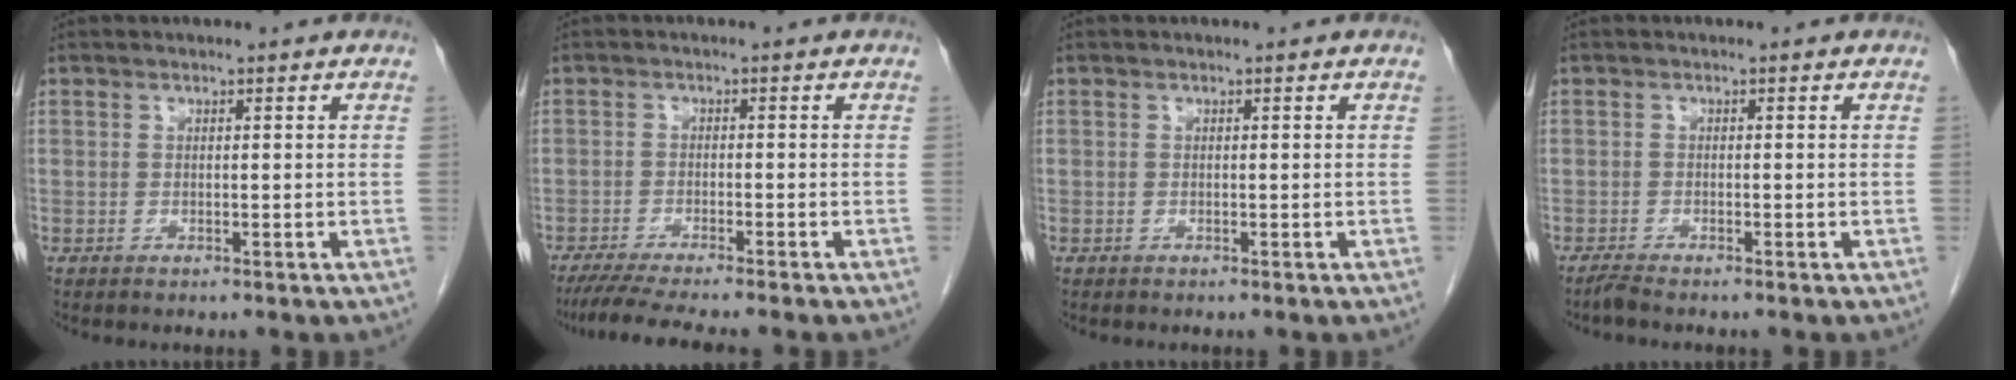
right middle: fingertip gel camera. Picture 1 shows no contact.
{"total": 8.3, "force": [-7.1, -0.5, 4.3], "torque": [-0.057, -0.021, -0.112]}
{"total": 0.0}
{"total": 1.2, "force": [-1.1, -0.2, 0.5], "torque": [-0.016, -0.004, -0.024]}